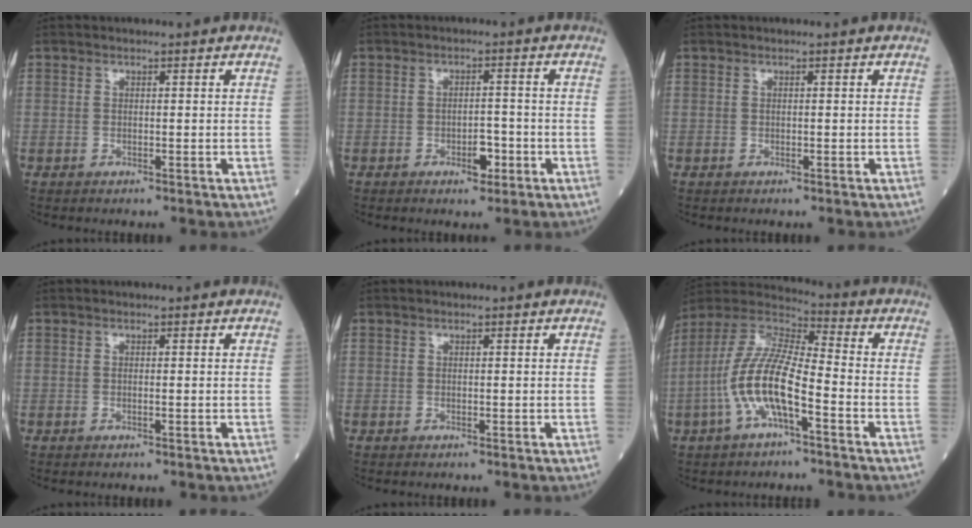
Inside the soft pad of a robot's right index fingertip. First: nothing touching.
{"total": 3.4, "force": [-1.4, 1.5, 2.7], "torque": [-0.039, 0.003, -0.018]}
{"total": 0.0}
{"total": 0.6, "force": [0.0, 0.1, 0.6], "torque": [-0.016, -0.003, 0.000]}
{"total": 0.0}
{"total": 12.7, "force": [-4.1, 2.9, 11.7], "torque": [-0.252, 0.009, -0.082]}